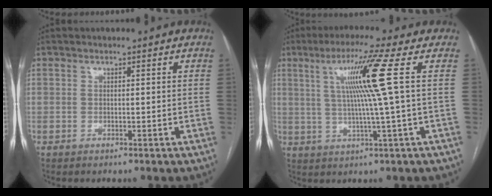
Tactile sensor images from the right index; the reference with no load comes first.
{"total": 9.8, "force": [2.3, -2.4, 9.2], "torque": [-0.157, 0.008, 0.049]}